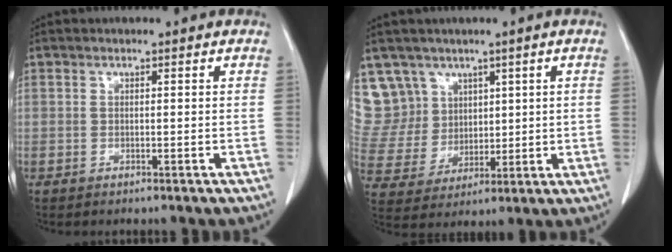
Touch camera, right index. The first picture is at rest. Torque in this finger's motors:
{"motor_torque": [-0.35, 0.39, -0.06, -0.01]}